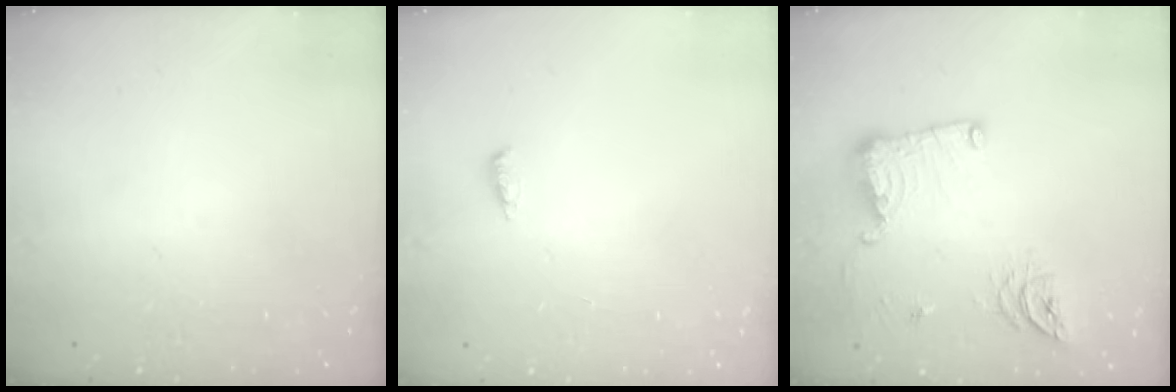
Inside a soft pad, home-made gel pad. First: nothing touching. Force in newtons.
{"total": 3.4, "press": 3.0, "slide": 1.7}
{"total": 14.3, "press": 14.2, "slide": 1.4}